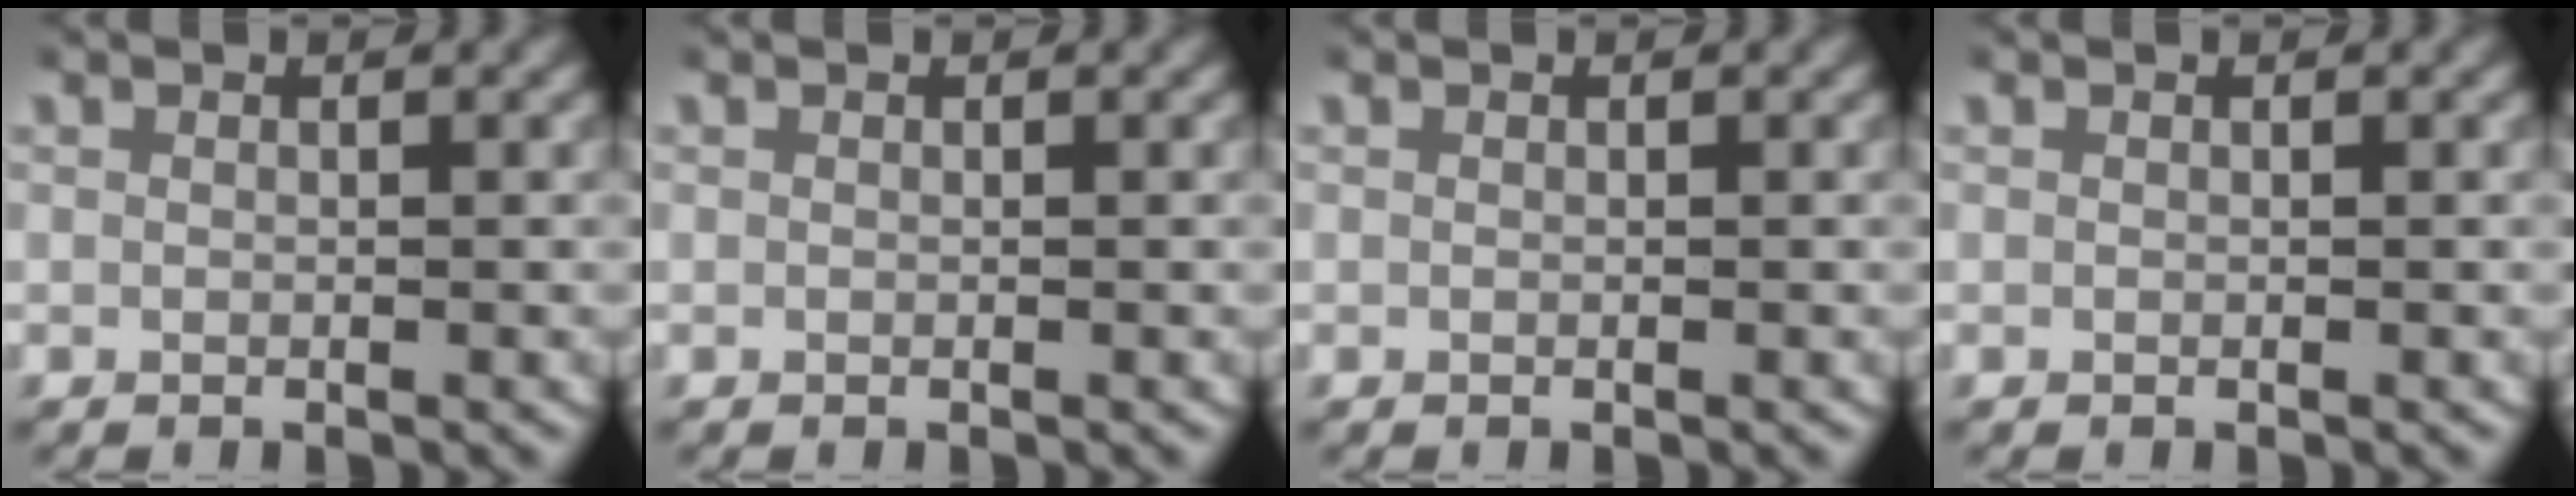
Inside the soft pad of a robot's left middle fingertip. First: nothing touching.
{"total": 0.0}
{"total": 0.0}
{"total": 0.0}